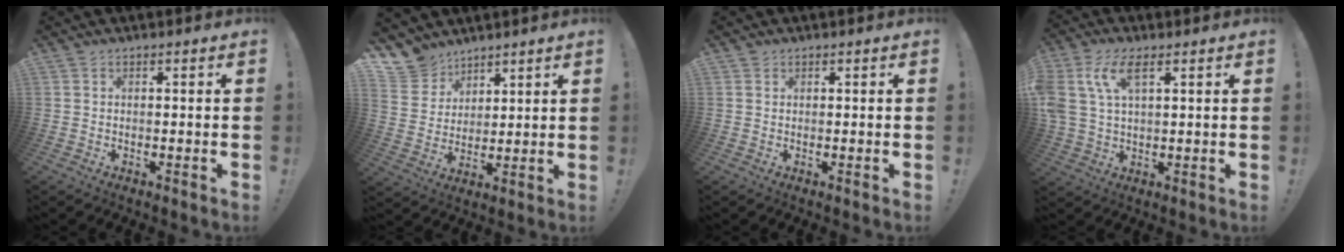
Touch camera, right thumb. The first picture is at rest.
{"total": 8.7, "force": [6.9, 5.3, 0.8], "torque": [-0.031, -0.056, 0.138]}
{"total": 0.6, "force": [0.5, 0.4, 0.0], "torque": [-0.002, 0.000, 0.010]}
{"total": 10.0, "force": [4.3, 5.0, 7.5], "torque": [-0.166, -0.004, 0.082]}